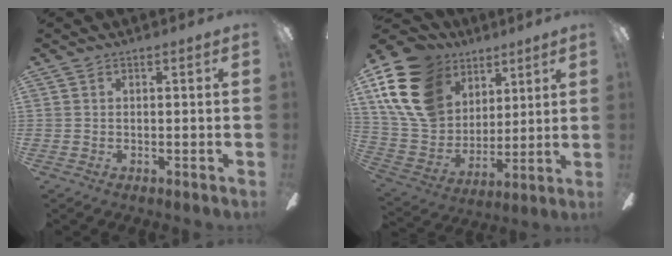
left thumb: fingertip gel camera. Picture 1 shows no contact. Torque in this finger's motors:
{"motor_torque": [2.36, 2.51, 1.38, -1.39, 0.14]}